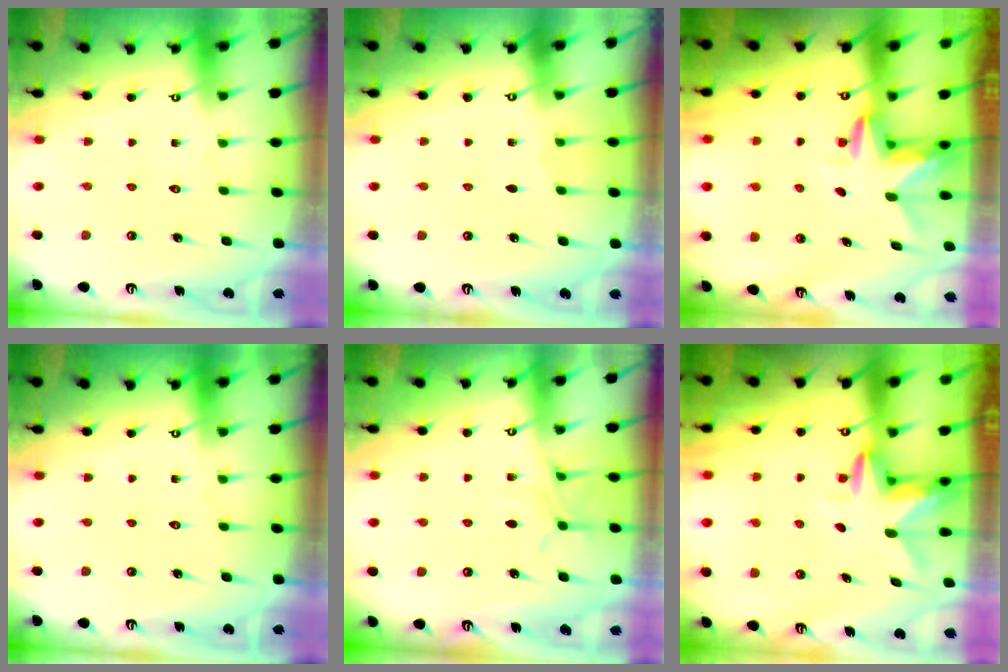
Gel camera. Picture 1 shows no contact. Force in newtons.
{"total": 1.6, "press": 1.5, "slide": 0.3}
{"total": 2.9, "press": 2.9, "slide": 0.2}
{"total": 0.0}
{"total": 7.2, "press": 7.2, "slide": 0.7}
{"total": 3.1, "press": 3.1, "slide": 0.3}